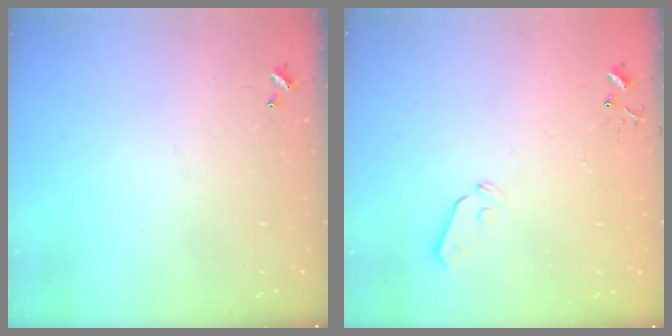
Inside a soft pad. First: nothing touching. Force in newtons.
{"total": 4.3, "press": 4.3, "slide": 0.7}